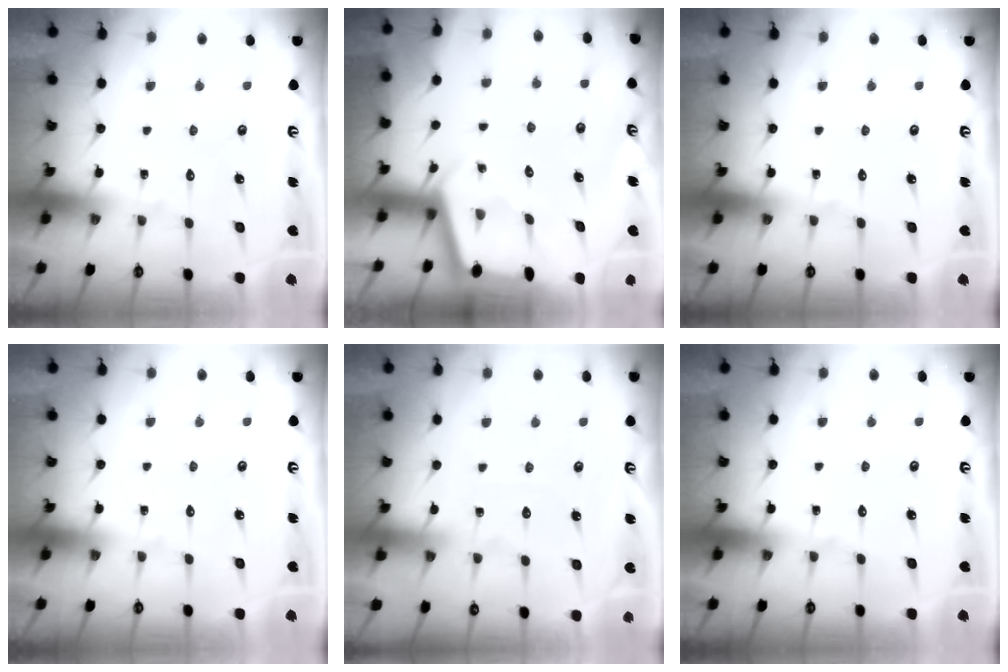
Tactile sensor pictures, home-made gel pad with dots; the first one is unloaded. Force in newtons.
{"total": 2.1, "press": 2.1, "slide": 0.1}
{"total": 0.0}
{"total": 0.0}
{"total": 2.3, "press": 2.3, "slide": 0.3}
{"total": 0.0}